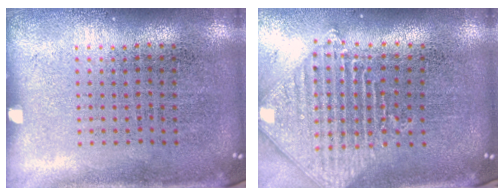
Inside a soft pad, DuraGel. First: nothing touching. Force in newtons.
{"total": 1.9, "press": 1.6, "slide": 1.1}